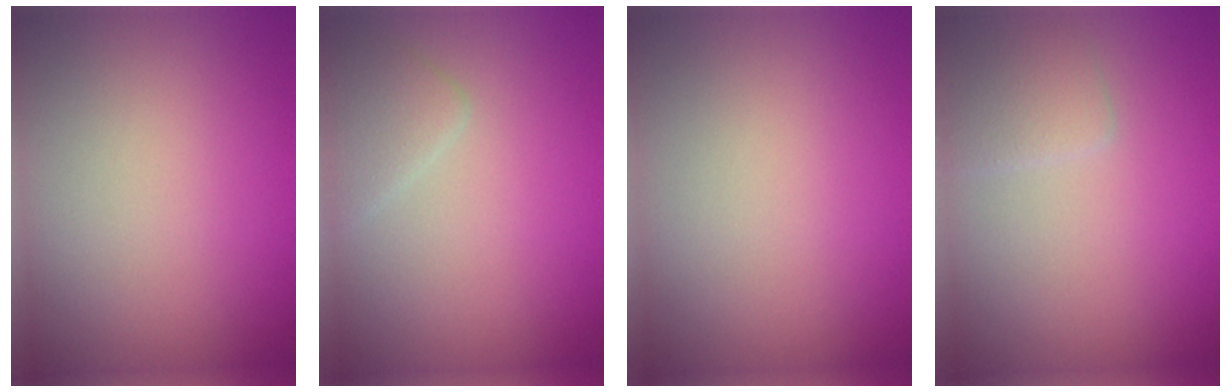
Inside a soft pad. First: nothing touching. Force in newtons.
{"total": 1.8, "press": 1.8, "slide": 0.0}
{"total": 0.0}
{"total": 1.8, "press": 1.8, "slide": 0.0}